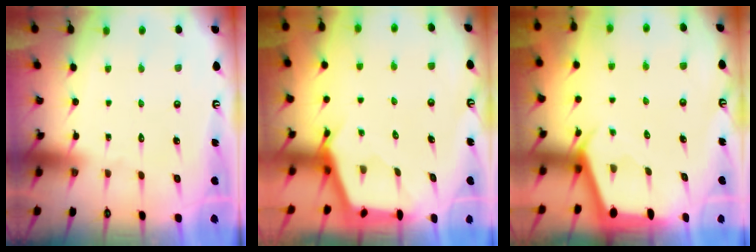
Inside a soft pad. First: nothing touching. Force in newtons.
{"total": 2.6, "press": 2.5, "slide": 0.3}
{"total": 2.4, "press": 2.4, "slide": 0.3}